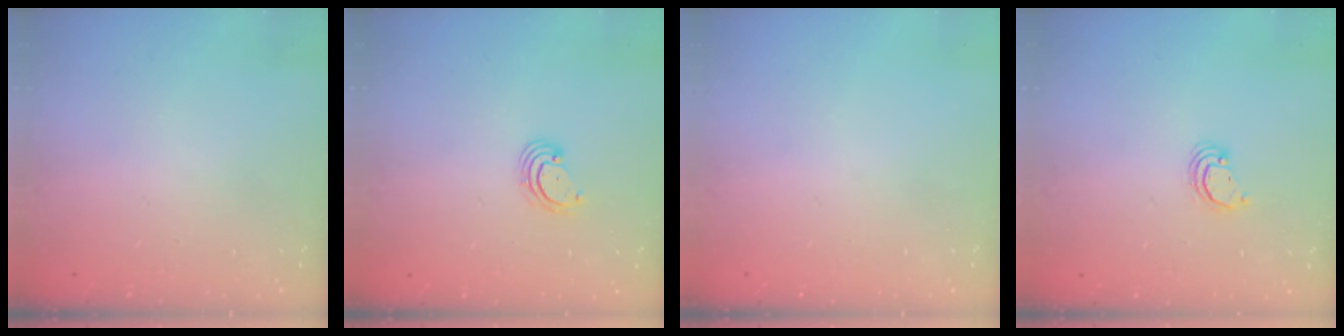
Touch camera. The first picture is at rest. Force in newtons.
{"total": 2.7, "press": 2.7, "slide": 0.7}
{"total": 0.0}
{"total": 2.7, "press": 2.7, "slide": 0.2}